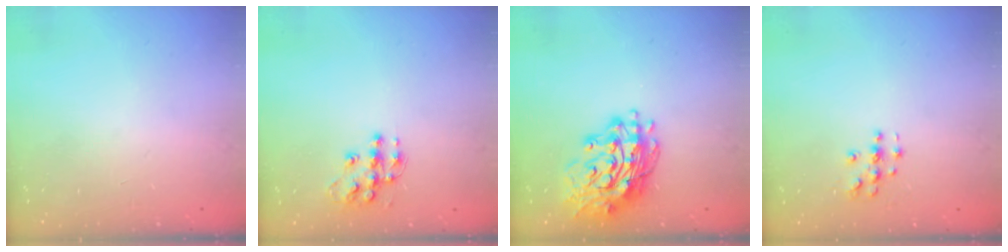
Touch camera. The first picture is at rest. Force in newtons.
{"total": 10.8, "press": 10.8, "slide": 0.6}
{"total": 18.5, "press": 18.4, "slide": 2.1}
{"total": 3.9, "press": 3.9, "slide": 0.5}